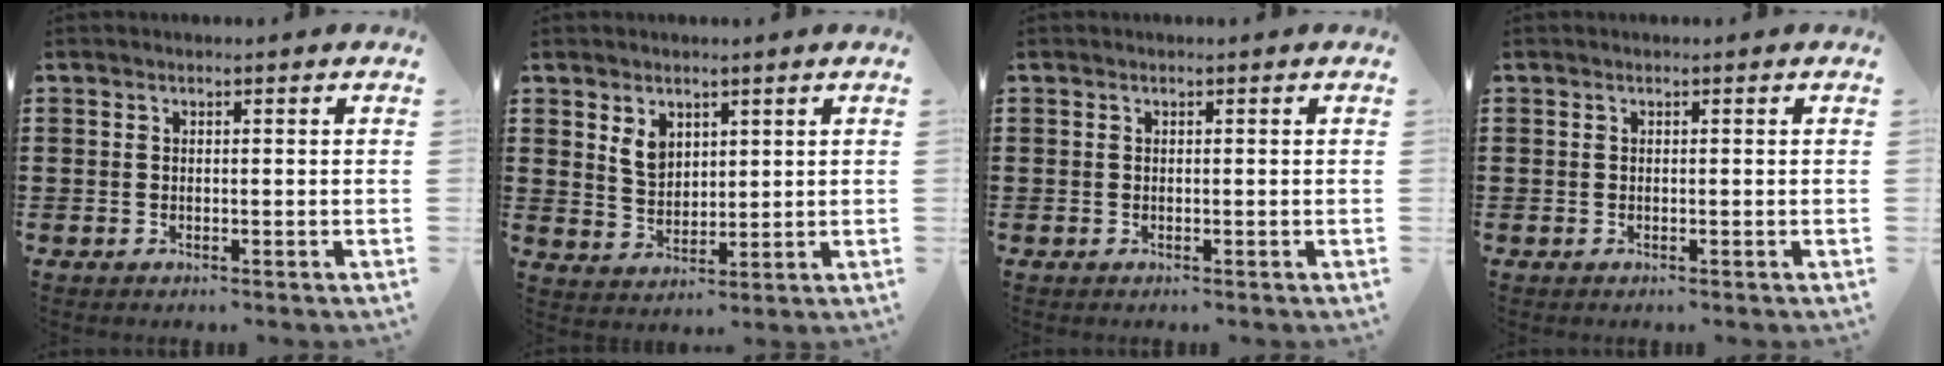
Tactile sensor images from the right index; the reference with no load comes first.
{"total": 4.1, "force": [2.3, 2.8, 1.9], "torque": [-0.049, 0.010, 0.042]}
{"total": 0.0}
{"total": 0.0}